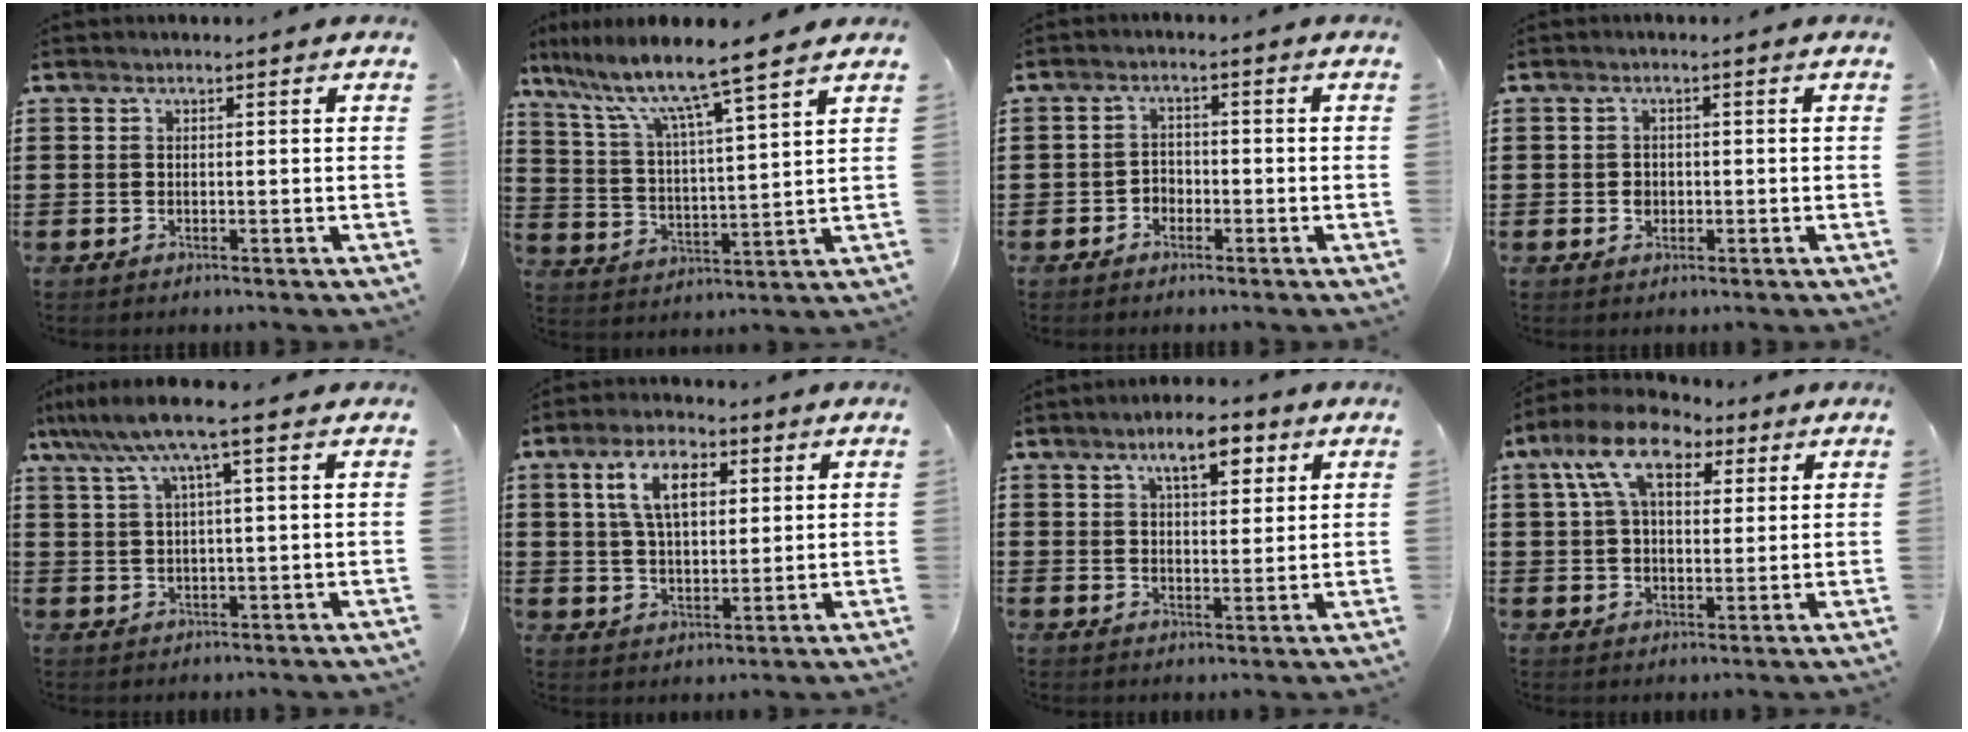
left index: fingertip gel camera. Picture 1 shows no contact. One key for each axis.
{"total": 8.5, "fx": 6.9, "fy": -0.3, "fz": 4.9, "tx": -0.122, "ty": -0.046, "tz": 0.108}
{"total": 2.0, "fx": -1.5, "fy": 1.3, "fz": 0.2, "tx": -0.012, "ty": 0.004, "tz": -0.035}
{"total": 1.5, "fx": -0.3, "fy": 1.4, "fz": 0.6, "tx": -0.015, "ty": 0.005, "tz": -0.008}
{"total": 6.6, "fx": 3.1, "fy": 0.0, "fz": 5.8, "tx": -0.128, "ty": -0.006, "tz": 0.049}
{"total": 8.4, "fx": 3.4, "fy": 4.2, "fz": 6.3, "tx": -0.131, "ty": 0.013, "tz": 0.058}
{"total": 6.8, "fx": 3.9, "fy": 2.7, "fz": 4.7, "tx": -0.073, "ty": 0.000, "tz": 0.062}
{"total": 9.7, "fx": 5.1, "fy": 5.3, "fz": 6.3, "tx": -0.135, "ty": 0.009, "tz": 0.090}